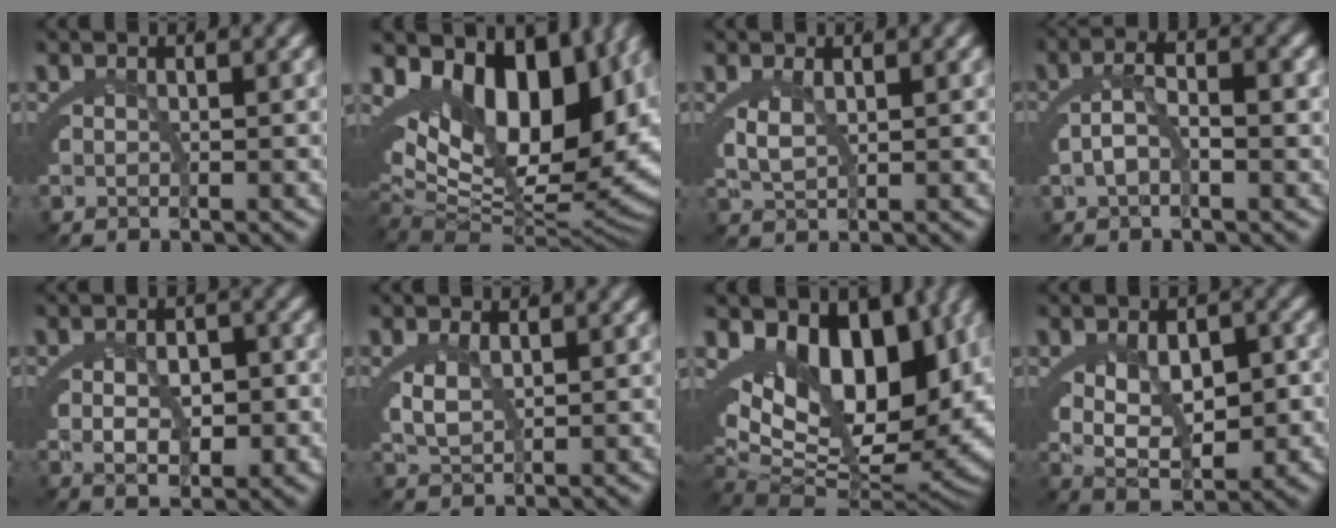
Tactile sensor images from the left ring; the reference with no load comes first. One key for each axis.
{"total": 19.4, "fx": 1.5, "fy": 11.9, "fz": 15.2, "tx": -0.260, "ty": -0.046, "tz": 0.050}
{"total": 1.9, "fx": 0.8, "fy": 0.9, "fz": 1.5, "tx": -0.038, "ty": -0.007, "tz": 0.025}
{"total": 3.0, "fx": -0.1, "fy": 1.1, "fz": 2.7, "tx": -0.039, "ty": 0.017, "tz": -0.011}
{"total": 3.4, "fx": -0.5, "fy": 1.9, "fz": 2.8, "tx": -0.037, "ty": -0.007, "tz": -0.002}
{"total": 2.3, "fx": 0.7, "fy": 1.3, "fz": 1.7, "tx": -0.044, "ty": -0.007, "tz": 0.024}
{"total": 16.9, "fx": -1.3, "fy": 11.3, "fz": 12.5, "tx": -0.231, "ty": -0.072, "tz": 0.016}
{"total": 7.3, "fx": 0.2, "fy": 4.6, "fz": 5.6, "tx": -0.088, "ty": -0.015, "tz": 0.011}